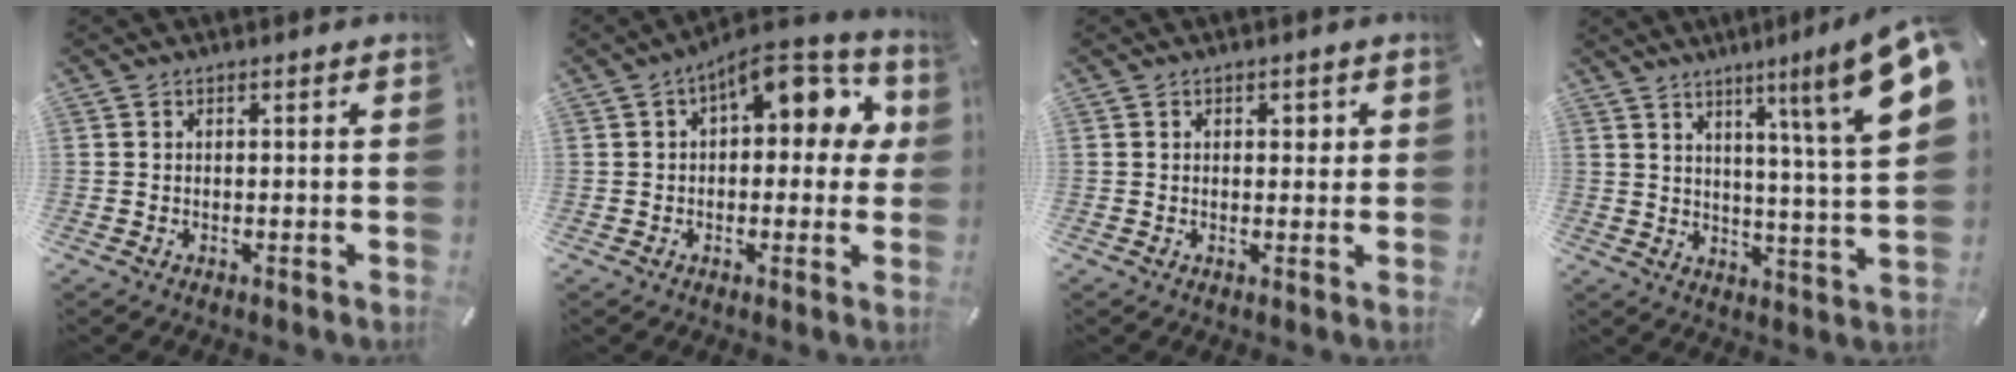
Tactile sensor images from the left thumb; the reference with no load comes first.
{"total": 12.5, "force": [4.9, 6.4, 9.6], "torque": [-0.123, -0.026, 0.081]}
{"total": 1.8, "force": [0.5, 1.2, 1.3], "torque": [-0.011, 0.000, 0.004]}
{"total": 15.8, "force": [8.4, 1.0, 13.4], "torque": [-0.197, -0.060, 0.114]}